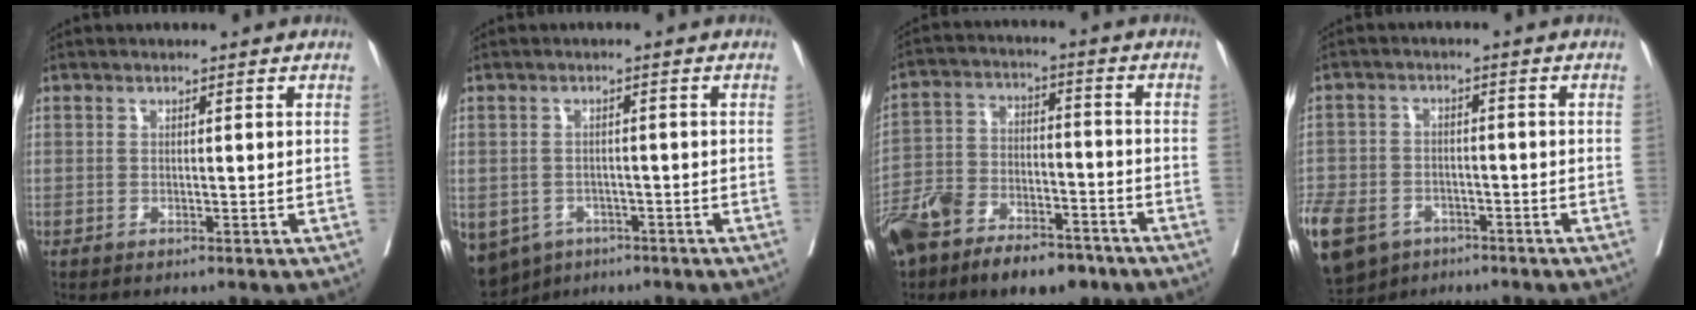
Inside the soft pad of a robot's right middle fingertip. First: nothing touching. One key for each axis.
{"total": 11.0, "fx": -6.1, "fy": 8.5, "fz": 3.3, "tx": -0.100, "ty": -0.007, "tz": -0.079}
{"total": 14.8, "fx": -10.5, "fy": 6.3, "fz": 8.3, "tx": -0.157, "ty": 0.002, "tz": -0.187}
{"total": 24.0, "fx": -12.7, "fy": 17.4, "fz": 10.7, "tx": -0.381, "ty": -0.032, "tz": -0.203}